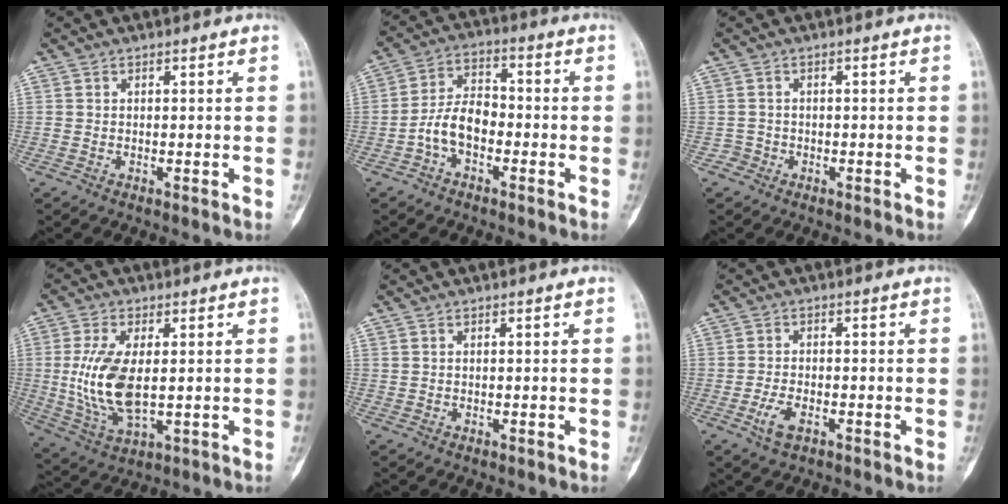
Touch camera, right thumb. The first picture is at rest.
{"total": 7.7, "force": [-2.7, 4.6, 5.5], "torque": [-0.090, 0.034, -0.063]}
{"total": 1.6, "force": [-0.9, 1.4, -0.3], "torque": [0.016, 0.009, -0.023]}
{"total": 12.5, "force": [0.3, 6.1, 11.0], "torque": [-0.227, -0.012, 0.018]}
{"total": 0.0}
{"total": 3.9, "force": [-1.8, 1.9, 2.9], "torque": [-0.058, 0.006, -0.034]}